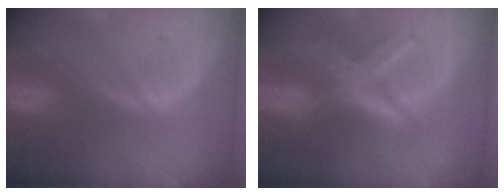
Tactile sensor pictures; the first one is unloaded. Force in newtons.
{"total": 8.3, "press": 7.2, "slide": 4.2}